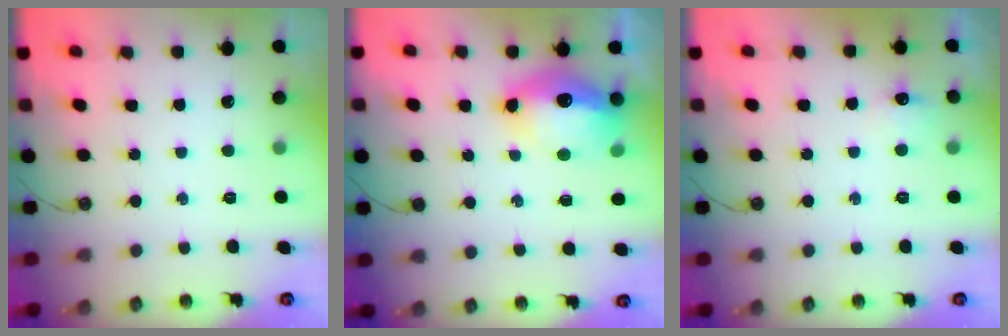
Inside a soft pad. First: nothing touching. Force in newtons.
{"total": 14.4, "press": 14.3, "slide": 1.3}
{"total": 5.9, "press": 5.8, "slide": 0.9}